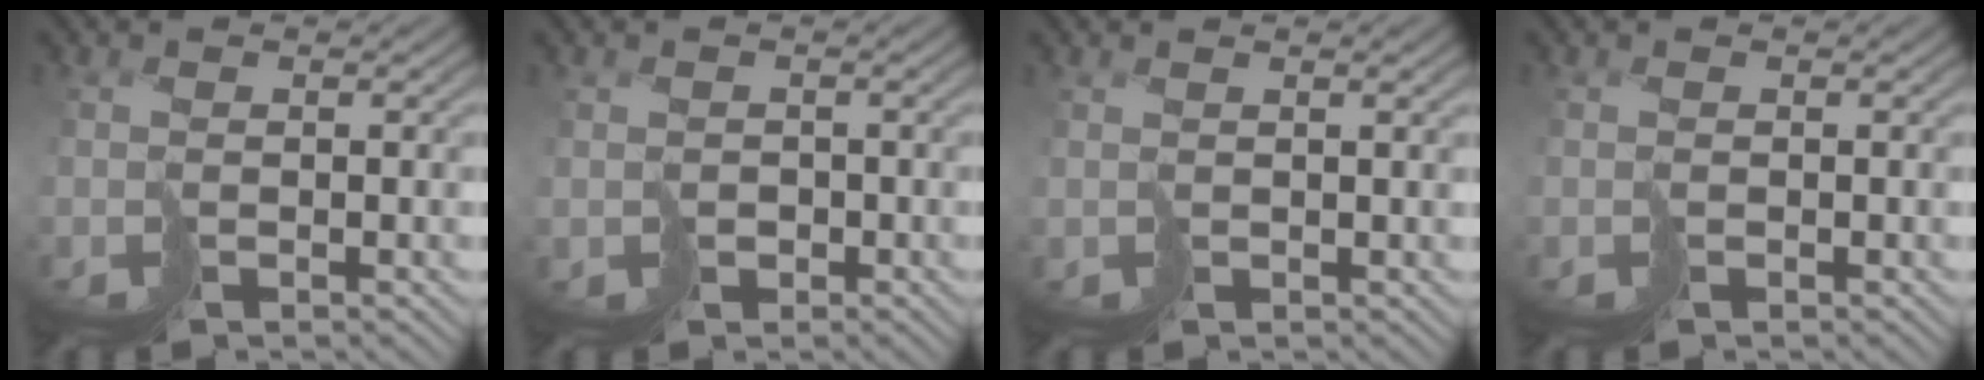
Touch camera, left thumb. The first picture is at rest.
{"total": 1.4, "force": [-0.7, 1.2, -0.1], "torque": [0.003, -0.006, -0.014]}
{"total": 1.0, "force": [0.9, -0.3, 0.4], "torque": [-0.015, -0.002, 0.020]}
{"total": 0.0}